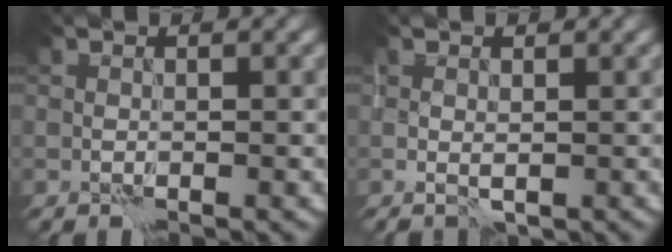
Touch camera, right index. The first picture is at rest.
{"total": 1.5, "force": [-0.2, 1.0, 1.0], "torque": [-0.017, 0.001, 0.004]}